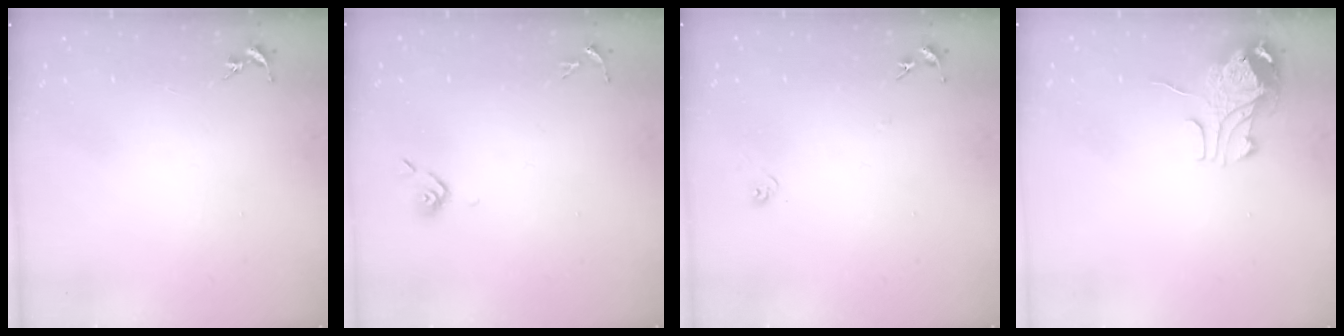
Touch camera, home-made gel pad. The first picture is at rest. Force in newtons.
{"total": 3.5, "press": 3.4, "slide": 0.9}
{"total": 5.0, "press": 5.0, "slide": 0.7}
{"total": 9.8, "press": 9.8, "slide": 1.2}